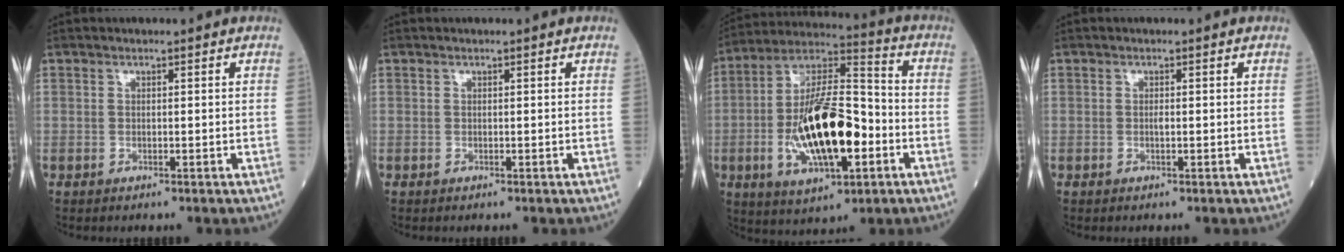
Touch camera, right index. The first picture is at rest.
{"total": 0.0}
{"total": 19.1, "force": [-4.3, 6.2, 17.5], "torque": [-0.336, 0.008, -0.070]}
{"total": 0.8, "force": [0.0, 0.3, 0.7], "torque": [-0.013, 0.000, 0.000]}